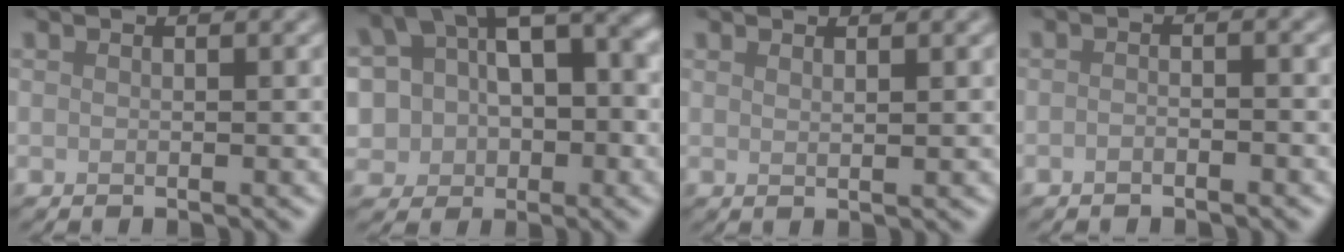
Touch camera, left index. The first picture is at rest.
{"total": 9.3, "force": [1.3, 6.8, 6.2], "torque": [-0.092, 0.011, 0.019]}
{"total": 1.1, "force": [0.7, 0.3, 0.8], "torque": [-0.006, 0.000, 0.009]}
{"total": 1.3, "force": [-0.7, 0.3, 1.0], "torque": [-0.017, -0.001, -0.017]}